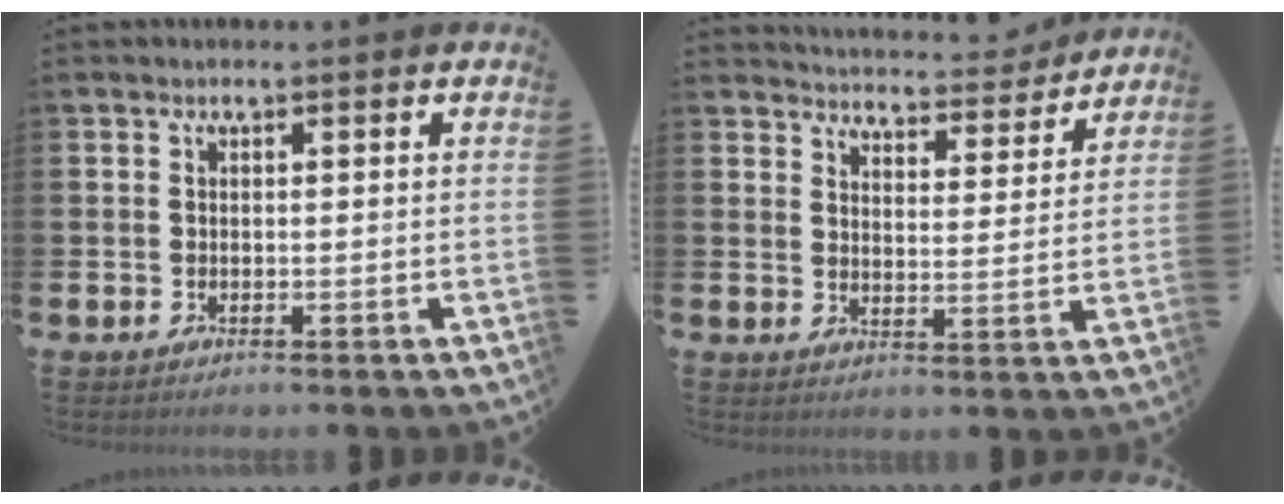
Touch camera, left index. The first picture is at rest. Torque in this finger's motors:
{"motor_torque": [1.06, -1.07, 0.30, 0.07]}